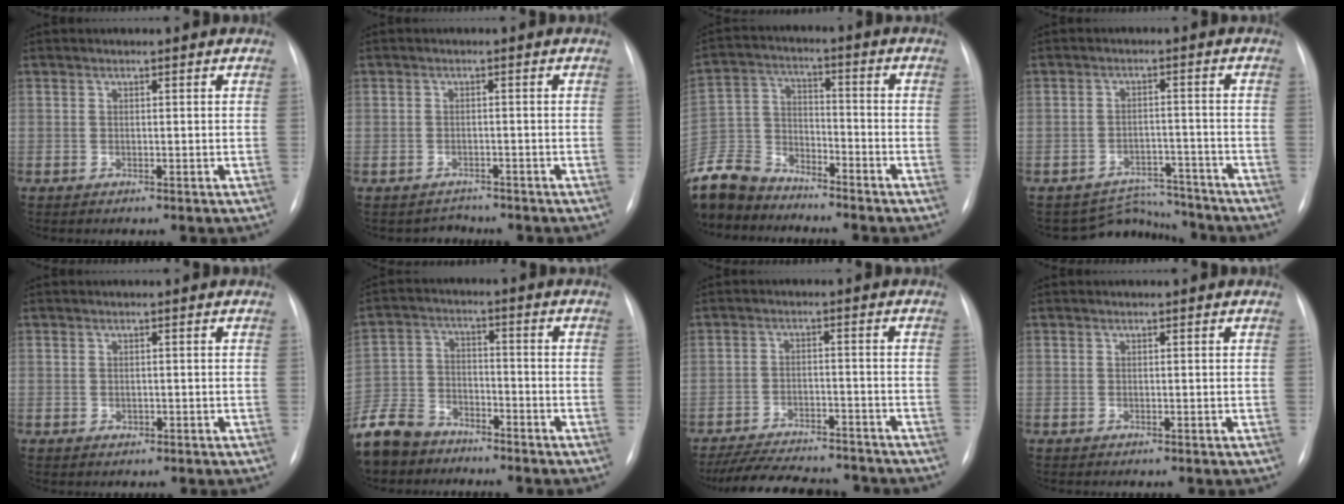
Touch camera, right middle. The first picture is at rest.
{"total": 2.2, "force": [-1.6, 1.1, -0.8], "torque": [0.005, 0.001, -0.025]}
{"total": 12.0, "force": [-11.1, 3.8, 2.5], "torque": [-0.062, 0.004, -0.216]}
{"total": 6.0, "force": [-5.6, 1.5, -1.6], "torque": [0.024, 0.026, -0.079]}
{"total": 0.7, "force": [-0.2, 0.6, 0.3], "torque": [-0.007, -0.001, 0.000]}
{"total": 13.6, "force": [-10.8, 7.3, 4.0], "torque": [-0.120, 0.003, -0.199]}
{"total": 15.4, "force": [-13.8, 3.8, 5.5], "torque": [-0.113, -0.005, -0.196]}
{"total": 0.0}